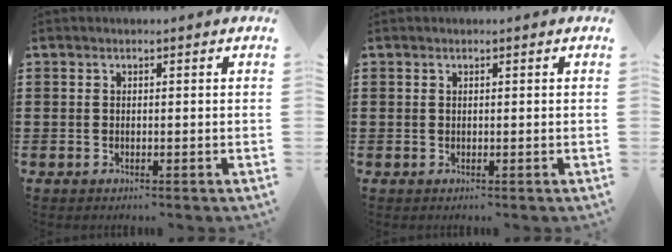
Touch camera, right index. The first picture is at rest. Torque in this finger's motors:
{"motor_torque": [-0.08, 0.38, 0.03, -0.01]}